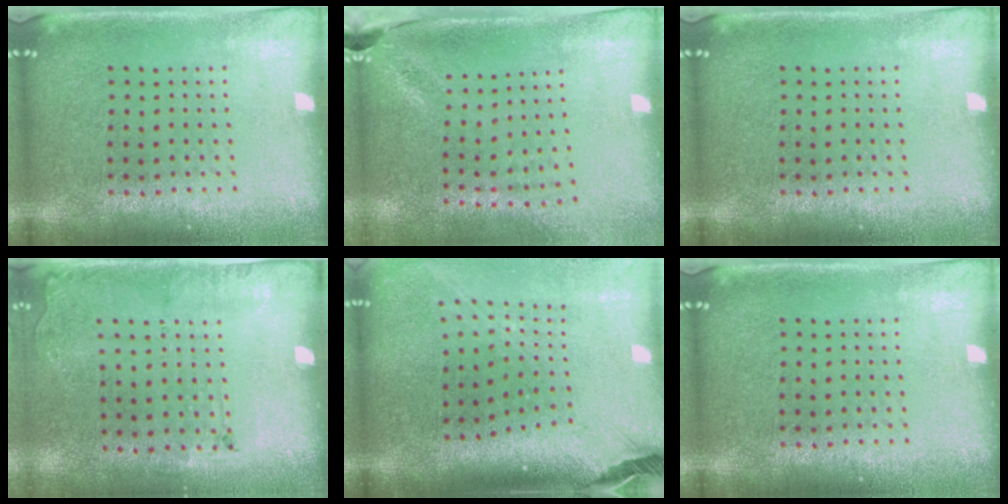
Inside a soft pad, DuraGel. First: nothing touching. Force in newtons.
{"total": 2.0, "press": 1.6, "slide": 1.2}
{"total": 0.0}
{"total": 1.8, "press": 1.2, "slide": 1.3}
{"total": 2.8, "press": 2.0, "slide": 1.9}
{"total": 0.0}